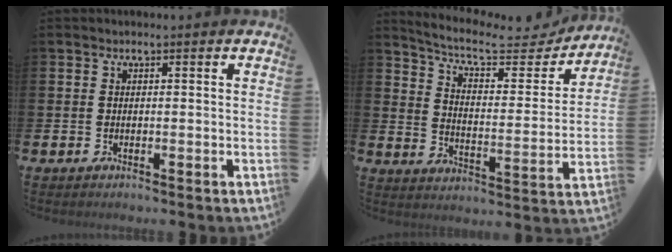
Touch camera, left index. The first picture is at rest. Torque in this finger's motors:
{"motor_torque": [0.82, -1.30, 0.34, 0.06]}